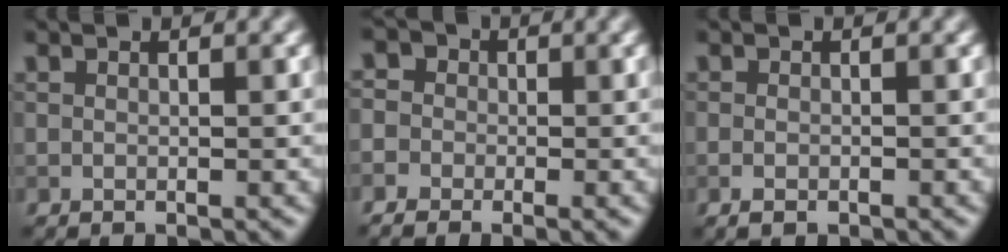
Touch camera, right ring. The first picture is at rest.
{"total": 3.6, "force": [-1.7, 2.7, 1.6], "torque": [-0.017, 0.015, -0.037]}
{"total": 1.1, "force": [-0.6, 0.6, 0.7], "torque": [-0.015, 0.000, -0.012]}